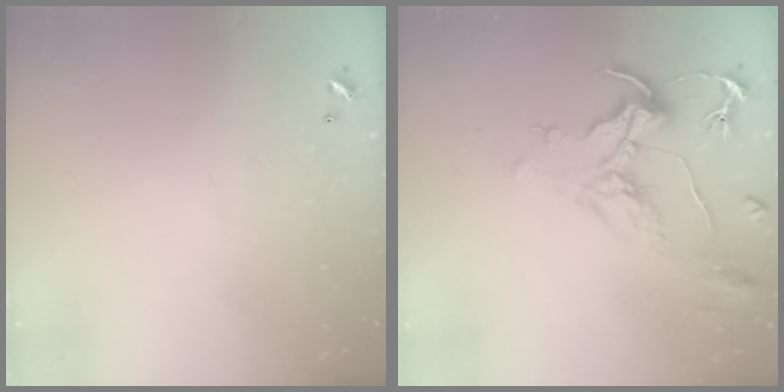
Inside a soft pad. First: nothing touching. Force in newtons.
{"total": 2.3, "press": 1.8, "slide": 1.3}